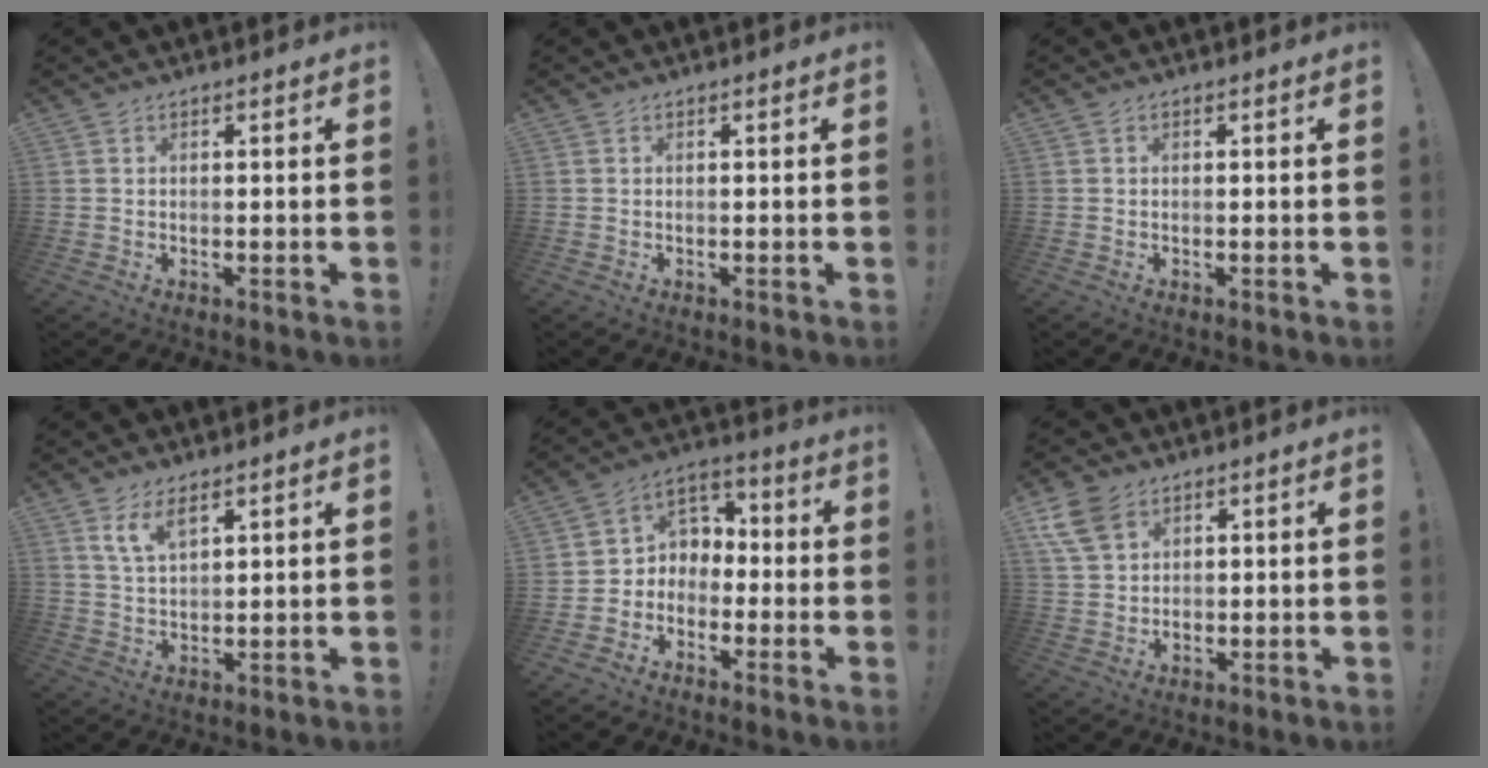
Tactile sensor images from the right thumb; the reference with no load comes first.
{"total": 0.0}
{"total": 0.0}
{"total": 6.5, "force": [4.1, 2.6, 4.3], "torque": [-0.076, -0.016, 0.075]}
{"total": 6.4, "force": [-2.7, 5.7, 0.7], "torque": [-0.007, 0.018, -0.041]}
{"total": 9.6, "force": [4.6, 6.7, 5.0], "torque": [-0.093, -0.008, 0.094]}